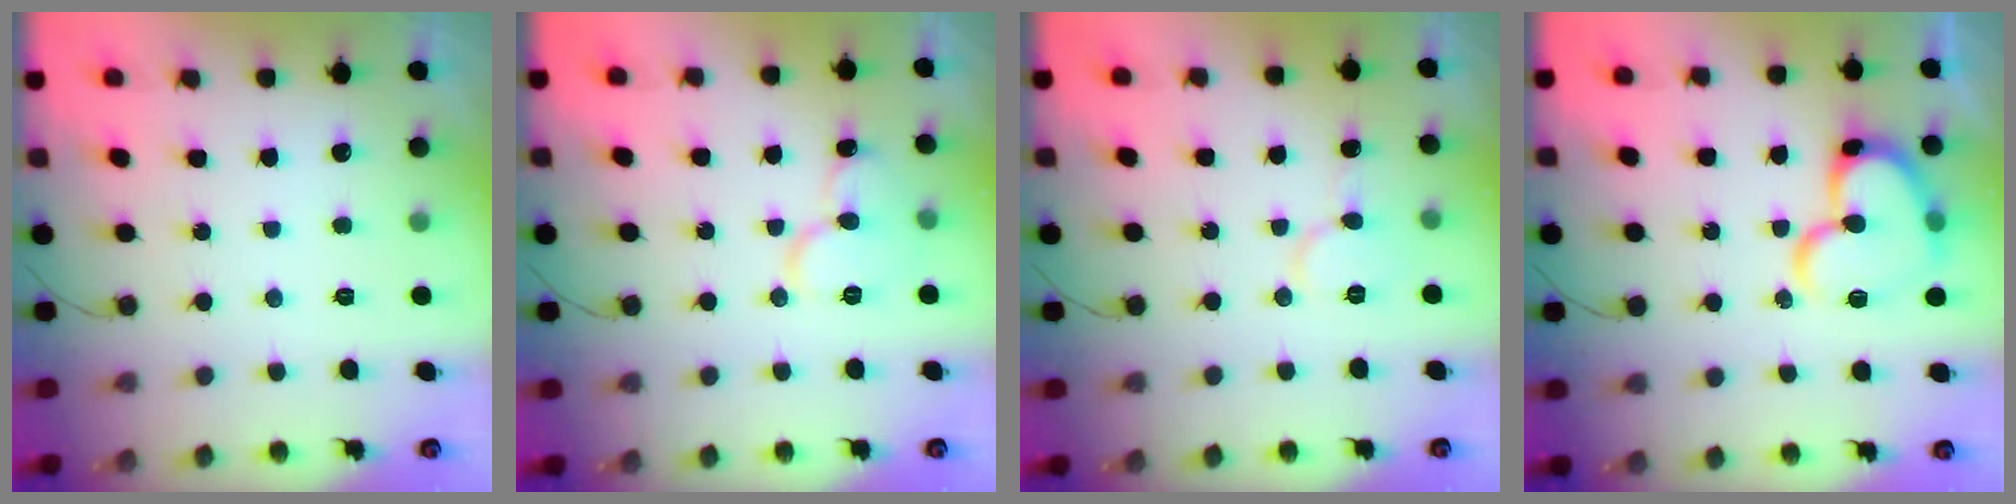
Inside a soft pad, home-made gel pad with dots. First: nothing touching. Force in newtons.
{"total": 8.9, "press": 8.8, "slide": 1.1}
{"total": 5.8, "press": 5.8, "slide": 0.4}
{"total": 16.8, "press": 16.7, "slide": 1.6}